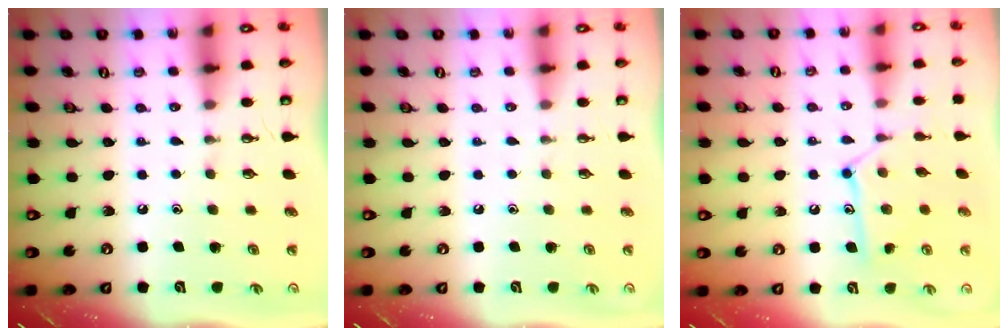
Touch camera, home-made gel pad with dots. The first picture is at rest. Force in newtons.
{"total": 0.0}
{"total": 12.4, "press": 12.4, "slide": 0.0}